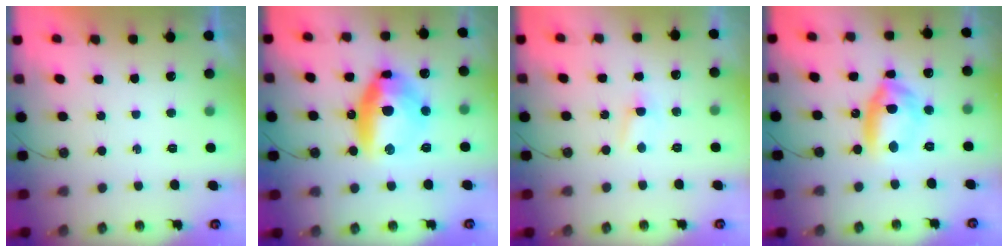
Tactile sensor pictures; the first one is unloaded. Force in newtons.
{"total": 14.6, "press": 14.4, "slide": 1.8}
{"total": 2.9, "press": 2.8, "slide": 0.4}
{"total": 11.2, "press": 11.1, "slide": 1.4}